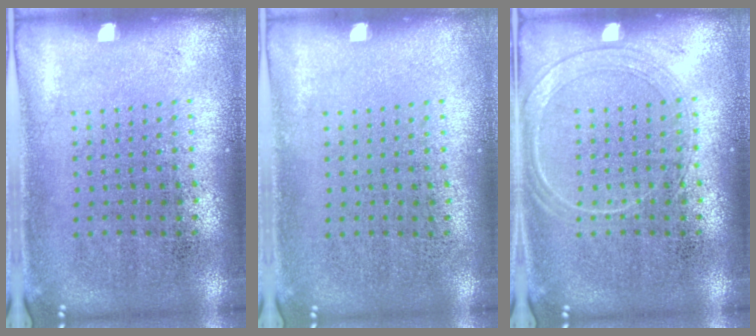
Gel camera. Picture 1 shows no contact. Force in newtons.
{"total": 0.0}
{"total": 1.6, "press": 1.6, "slide": 0.2}